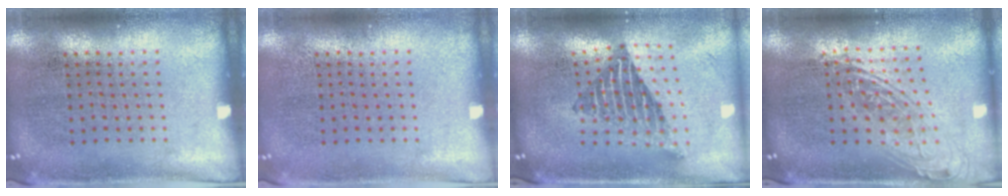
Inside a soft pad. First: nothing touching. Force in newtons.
{"total": 0.0}
{"total": 2.2, "press": 1.6, "slide": 1.4}
{"total": 1.9, "press": 1.4, "slide": 1.2}